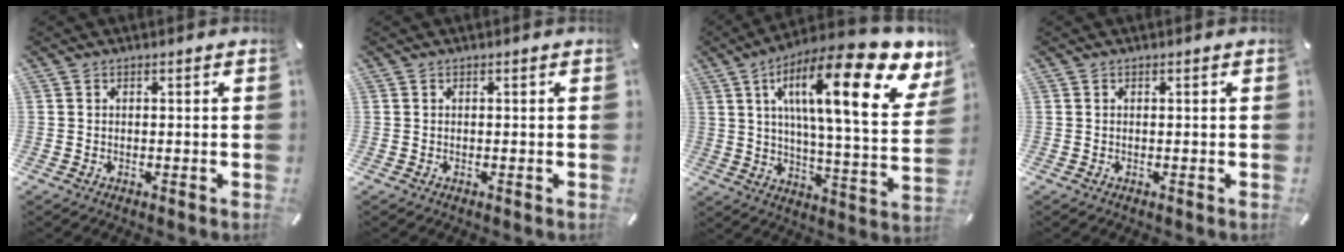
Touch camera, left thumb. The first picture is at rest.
{"total": 0.0}
{"total": 24.2, "force": [12.3, 6.9, 19.6], "torque": [-0.302, -0.082, 0.190]}
{"total": 0.0}